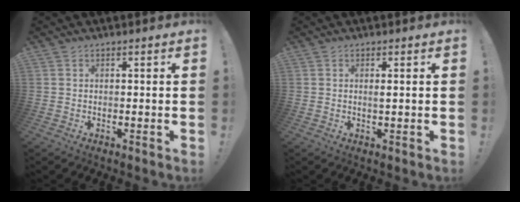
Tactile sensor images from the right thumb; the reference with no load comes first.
{"total": 1.2, "force": [0.6, -0.1, 1.0], "torque": [-0.006, -0.008, 0.006]}